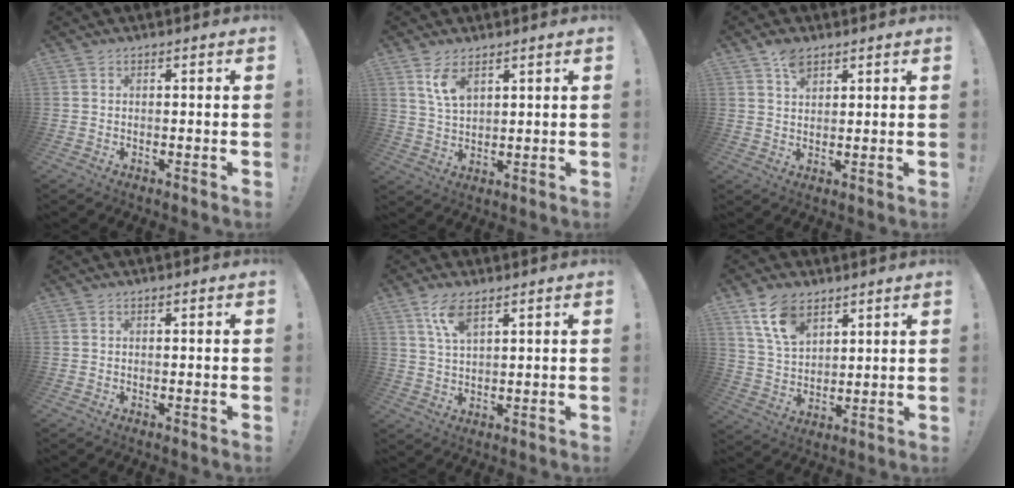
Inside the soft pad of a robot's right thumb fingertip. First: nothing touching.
{"total": 6.9, "force": [4.2, 3.4, 4.4], "torque": [-0.078, -0.019, 0.076]}
{"total": 4.9, "force": [3.3, 2.8, 2.3], "torque": [-0.028, -0.015, 0.058]}
{"total": 0.0}
{"total": 6.9, "force": [4.2, 2.3, 4.9], "torque": [-0.095, -0.011, 0.075]}
{"total": 11.8, "force": [7.4, 7.1, 5.7], "torque": [-0.111, -0.028, 0.146]}